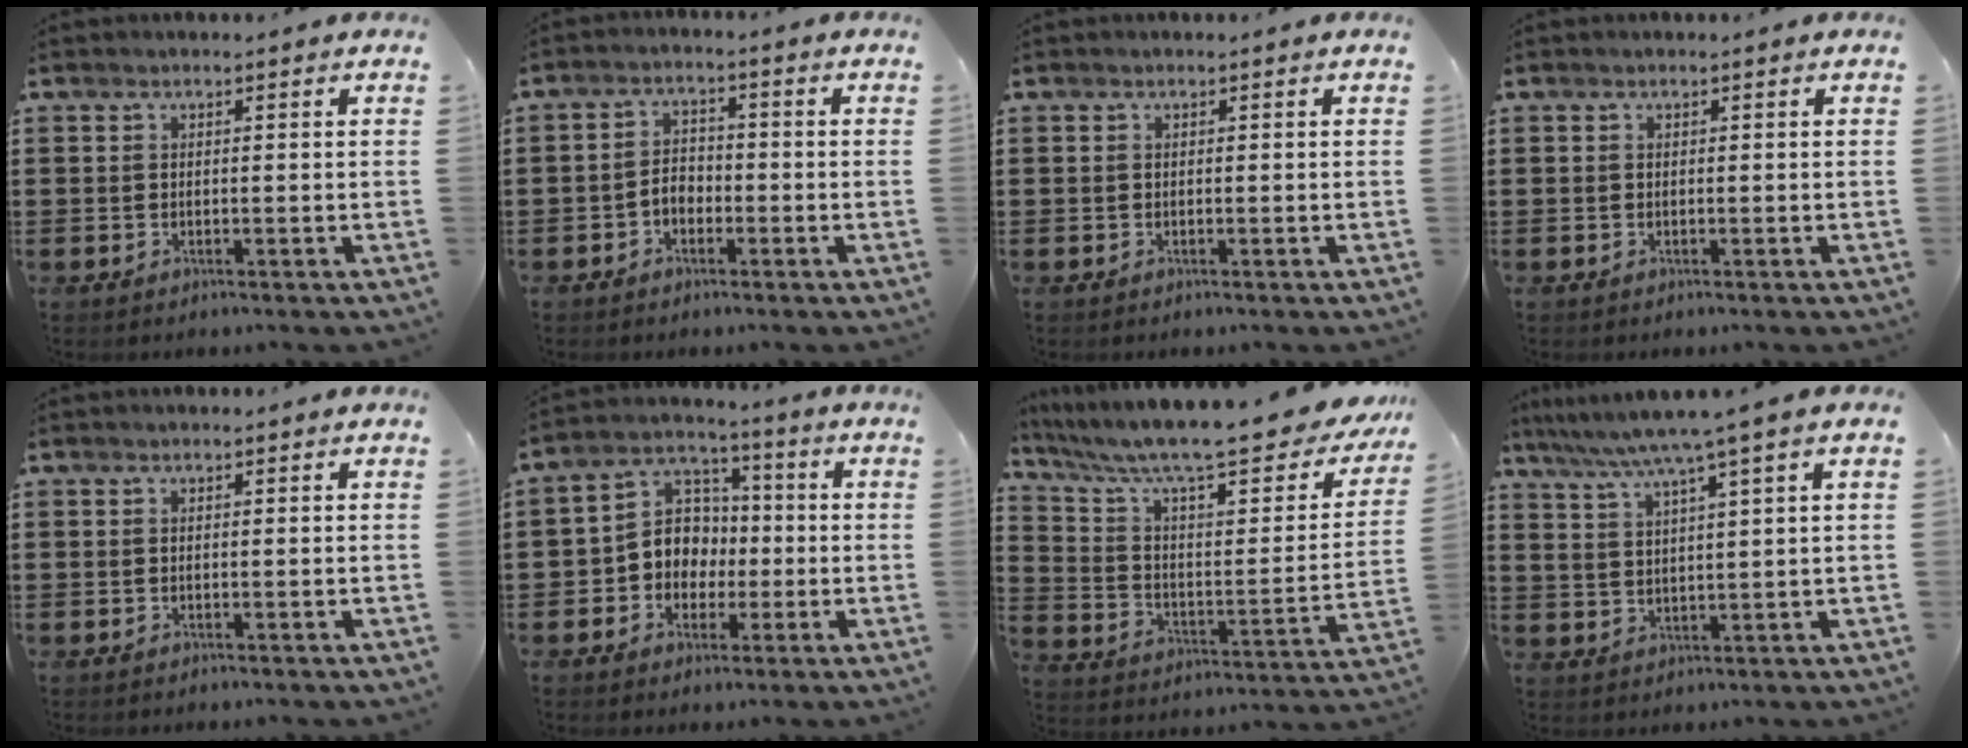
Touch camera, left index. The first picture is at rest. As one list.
[{"total": 2.9, "force": [-1.3, 1.8, 1.8], "torque": [-0.043, 0.003, -0.029]}, {"total": 0.0}, {"total": 0.0}, {"total": 0.0}, {"total": 6.8, "force": [-1.4, 6.3, 2.1], "torque": [-0.066, 0.014, -0.031]}, {"total": 11.5, "force": [9.0, 1.7, 7.0], "torque": [-0.152, -0.064, 0.147]}, {"total": 6.1, "force": [4.4, -0.6, 4.1], "torque": [-0.092, -0.018, 0.071]}]